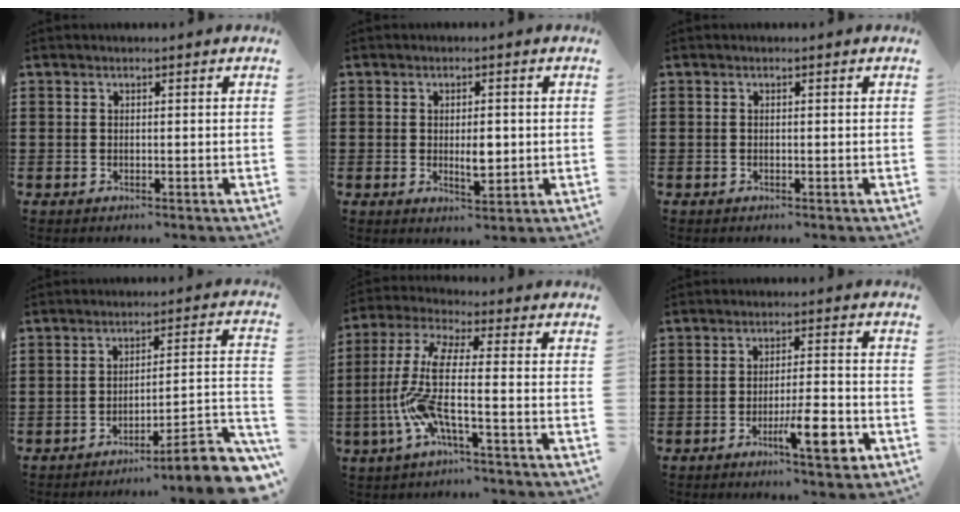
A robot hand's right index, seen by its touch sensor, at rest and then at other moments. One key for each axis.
{"total": 3.6, "fx": 0.1, "fy": 1.5, "fz": 3.3, "tx": -0.054, "ty": 0.000, "tz": -0.001}
{"total": 0.0}
{"total": 7.6, "fx": -5.6, "fy": 0.3, "fz": 5.2, "tx": -0.078, "ty": -0.007, "tz": -0.105}
{"total": 9.7, "fx": -2.7, "fy": 1.5, "fz": 9.2, "tx": -0.217, "ty": -0.016, "tz": -0.060}
{"total": 7.5, "fx": -3.5, "fy": 1.3, "fz": 6.5, "tx": -0.112, "ty": -0.006, "tz": -0.057}